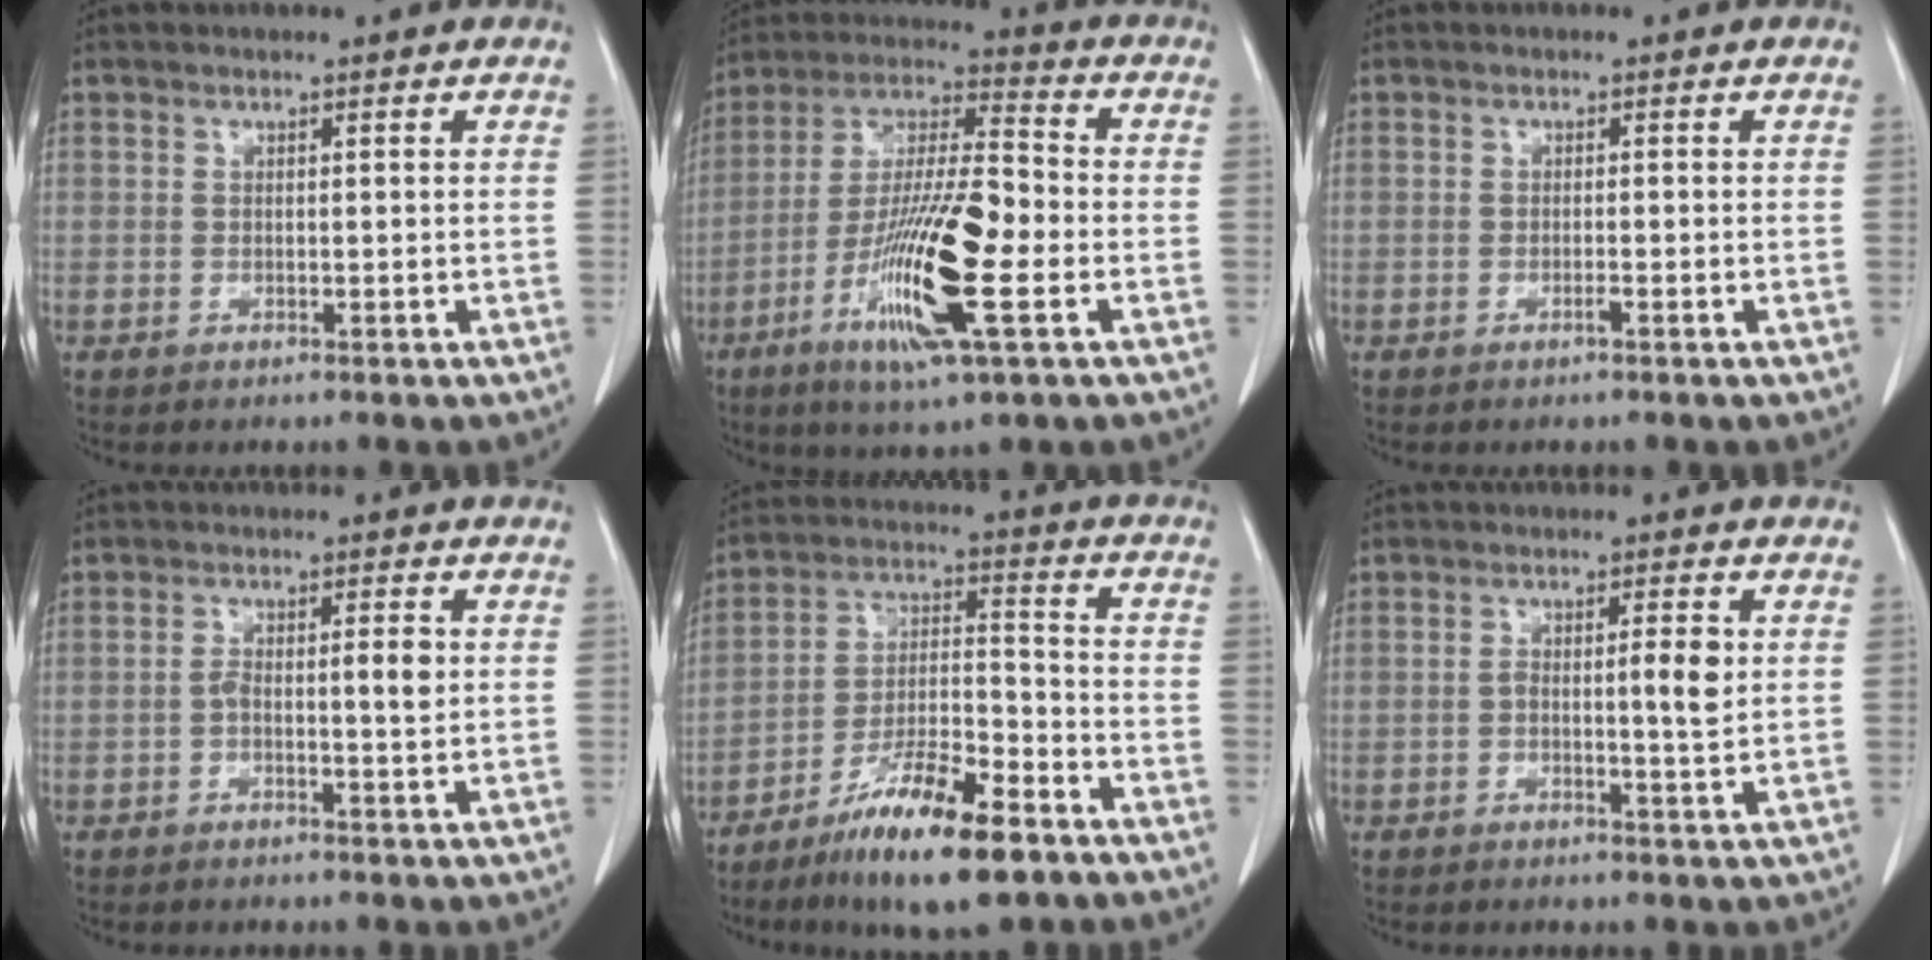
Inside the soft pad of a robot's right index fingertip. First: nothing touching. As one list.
[{"total": 17.4, "force": [-5.6, 2.0, 16.3], "torque": [-0.321, -0.016, -0.101]}, {"total": 0.7, "force": [-0.4, 0.0, 0.5], "torque": [-0.013, 0.001, -0.006]}, {"total": 3.7, "force": [-0.2, 0.8, 3.6], "torque": [-0.064, 0.007, -0.002]}, {"total": 14.2, "force": [-9.3, 2.4, 10.5], "torque": [-0.196, -0.017, -0.164]}, {"total": 4.2, "force": [0.2, 0.7, 4.2], "torque": [-0.064, 0.001, 0.002]}]